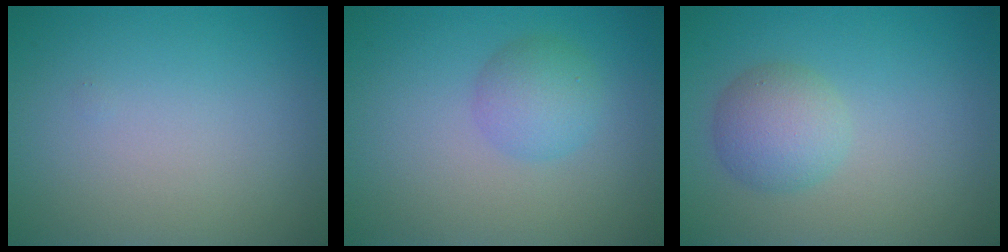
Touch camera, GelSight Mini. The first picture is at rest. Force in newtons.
{"total": 2.7, "press": 2.7, "slide": 0.1}
{"total": 3.3, "press": 3.3, "slide": 0.2}